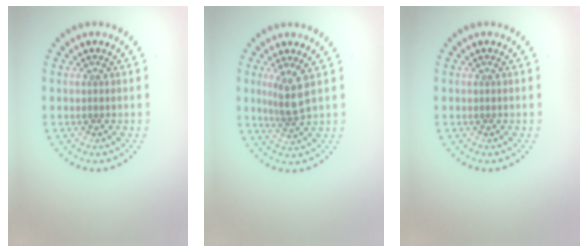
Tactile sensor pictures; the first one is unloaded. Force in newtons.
{"total": 2.6, "press": 1.9, "slide": 1.7}
{"total": 0.0}